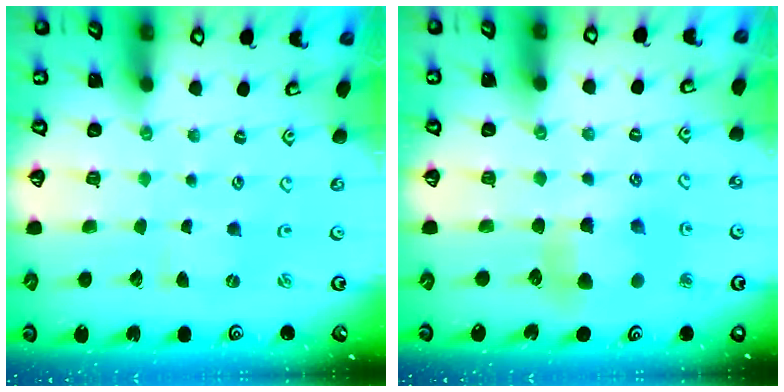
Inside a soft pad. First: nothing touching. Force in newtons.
{"total": 6.7, "press": 6.7, "slide": 0.8}